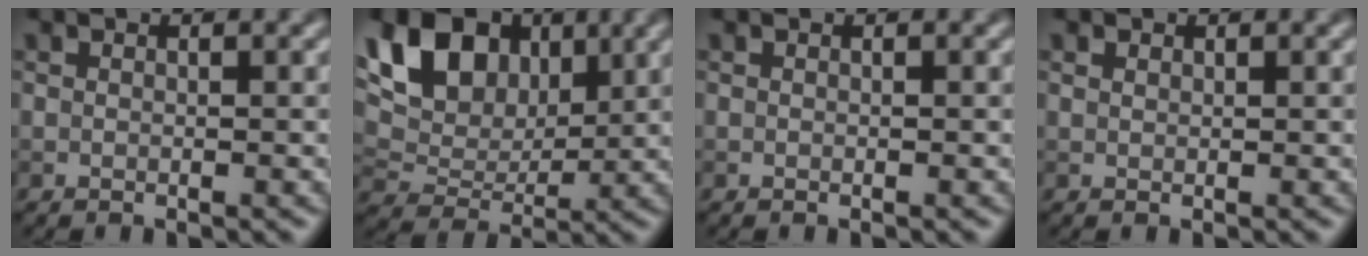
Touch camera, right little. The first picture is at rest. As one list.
[{"total": 10.6, "force": [4.3, 7.0, 6.7], "torque": [-0.143, 0.022, 0.066]}, {"total": 0.0}, {"total": 0.7, "force": [0.5, 0.4, 0.2], "torque": [-0.004, 0.000, 0.010]}]